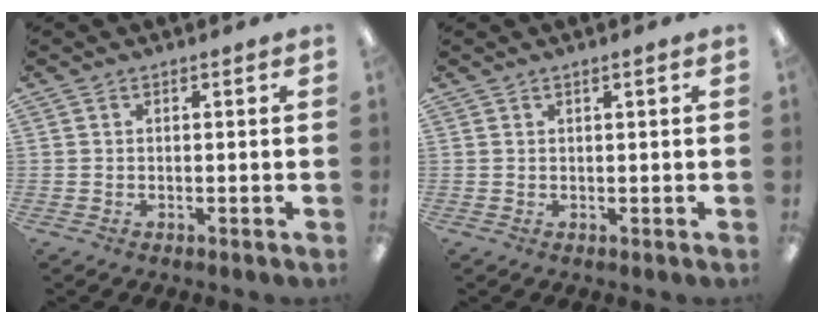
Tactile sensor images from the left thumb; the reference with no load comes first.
{"total": 1.2, "force": [0.7, 0.1, 1.0], "torque": [-0.019, -0.001, 0.012]}